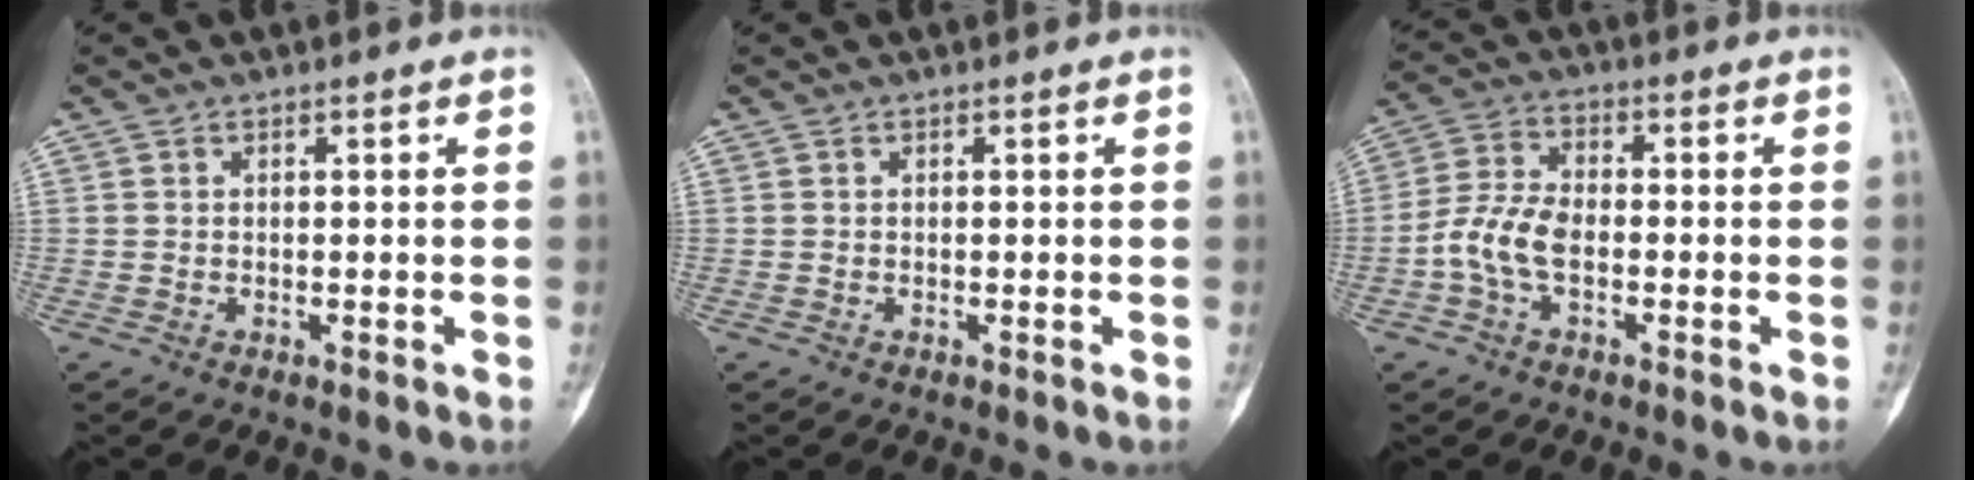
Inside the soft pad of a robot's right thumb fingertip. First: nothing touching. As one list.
[{"total": 0.0}, {"total": 7.7, "force": [-2.0, 4.4, 6.0], "torque": [-0.130, 0.025, -0.047]}]